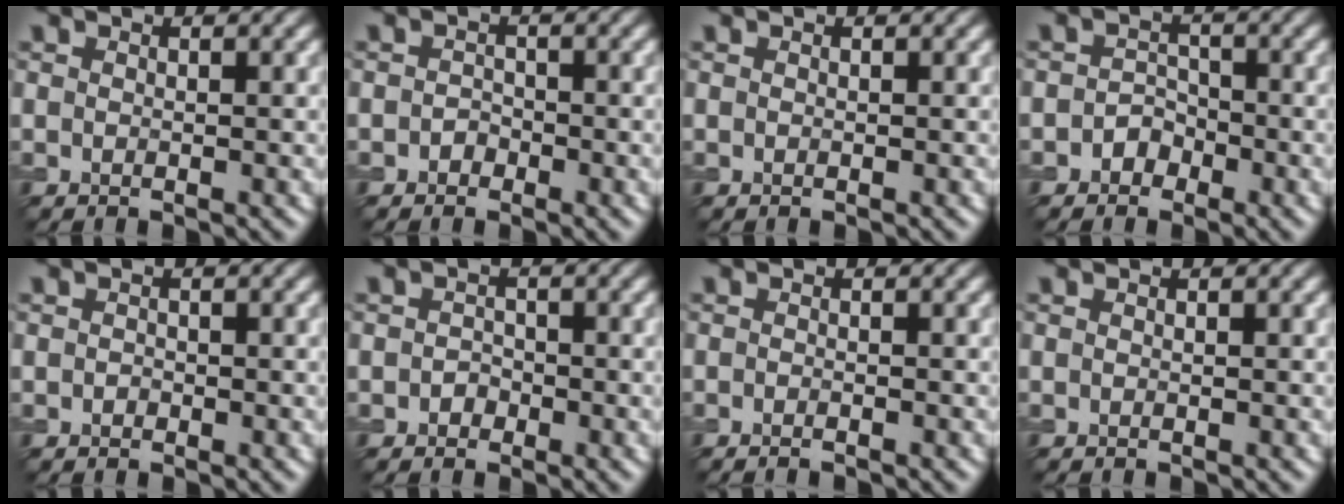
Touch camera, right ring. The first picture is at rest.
{"total": 1.1, "force": [-0.6, 0.9, 0.3], "torque": [-0.003, 0.002, -0.012]}
{"total": 0.0}
{"total": 1.8, "force": [-1.1, 1.4, 0.5], "torque": [-0.003, 0.008, -0.021]}
{"total": 0.5, "force": [-0.2, 0.4, 0.2], "torque": [-0.001, -0.004, -0.005]}
{"total": 1.2, "force": [-0.6, 1.0, 0.3], "torque": [-0.001, 0.001, -0.012]}
{"total": 1.1, "force": [-0.7, 0.3, 0.8], "torque": [-0.007, -0.004, -0.015]}
{"total": 0.0}